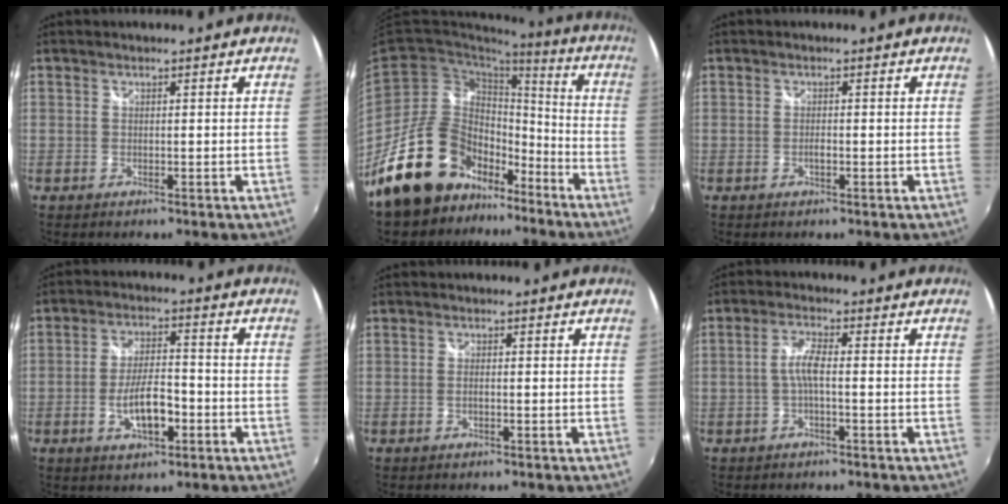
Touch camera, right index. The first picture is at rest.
{"total": 22.1, "force": [-14.8, 13.4, 9.5], "torque": [-0.197, 0.035, -0.226]}
{"total": 0.9, "force": [-0.4, 0.3, 0.7], "torque": [-0.014, 0.002, -0.007]}
{"total": 8.1, "force": [-2.9, 3.0, 6.9], "torque": [-0.134, 0.001, -0.044]}
{"total": 1.0, "force": [-0.3, 0.4, 0.8], "torque": [-0.019, 0.001, -0.007]}
{"total": 3.4, "force": [-0.7, 0.4, 3.3], "torque": [-0.072, 0.011, -0.013]}